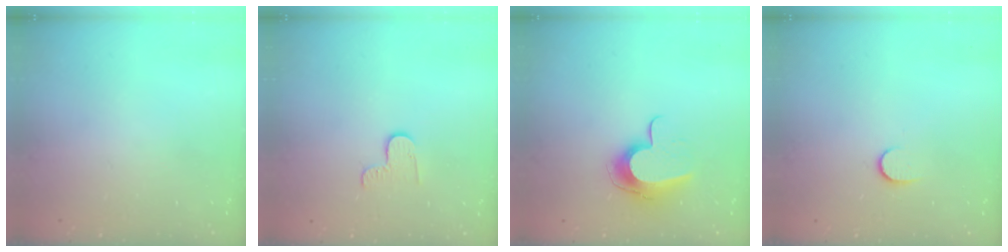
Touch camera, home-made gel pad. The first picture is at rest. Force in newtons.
{"total": 3.8, "press": 3.8, "slide": 0.5}
{"total": 11.8, "press": 11.7, "slide": 0.7}
{"total": 5.2, "press": 5.2, "slide": 0.5}